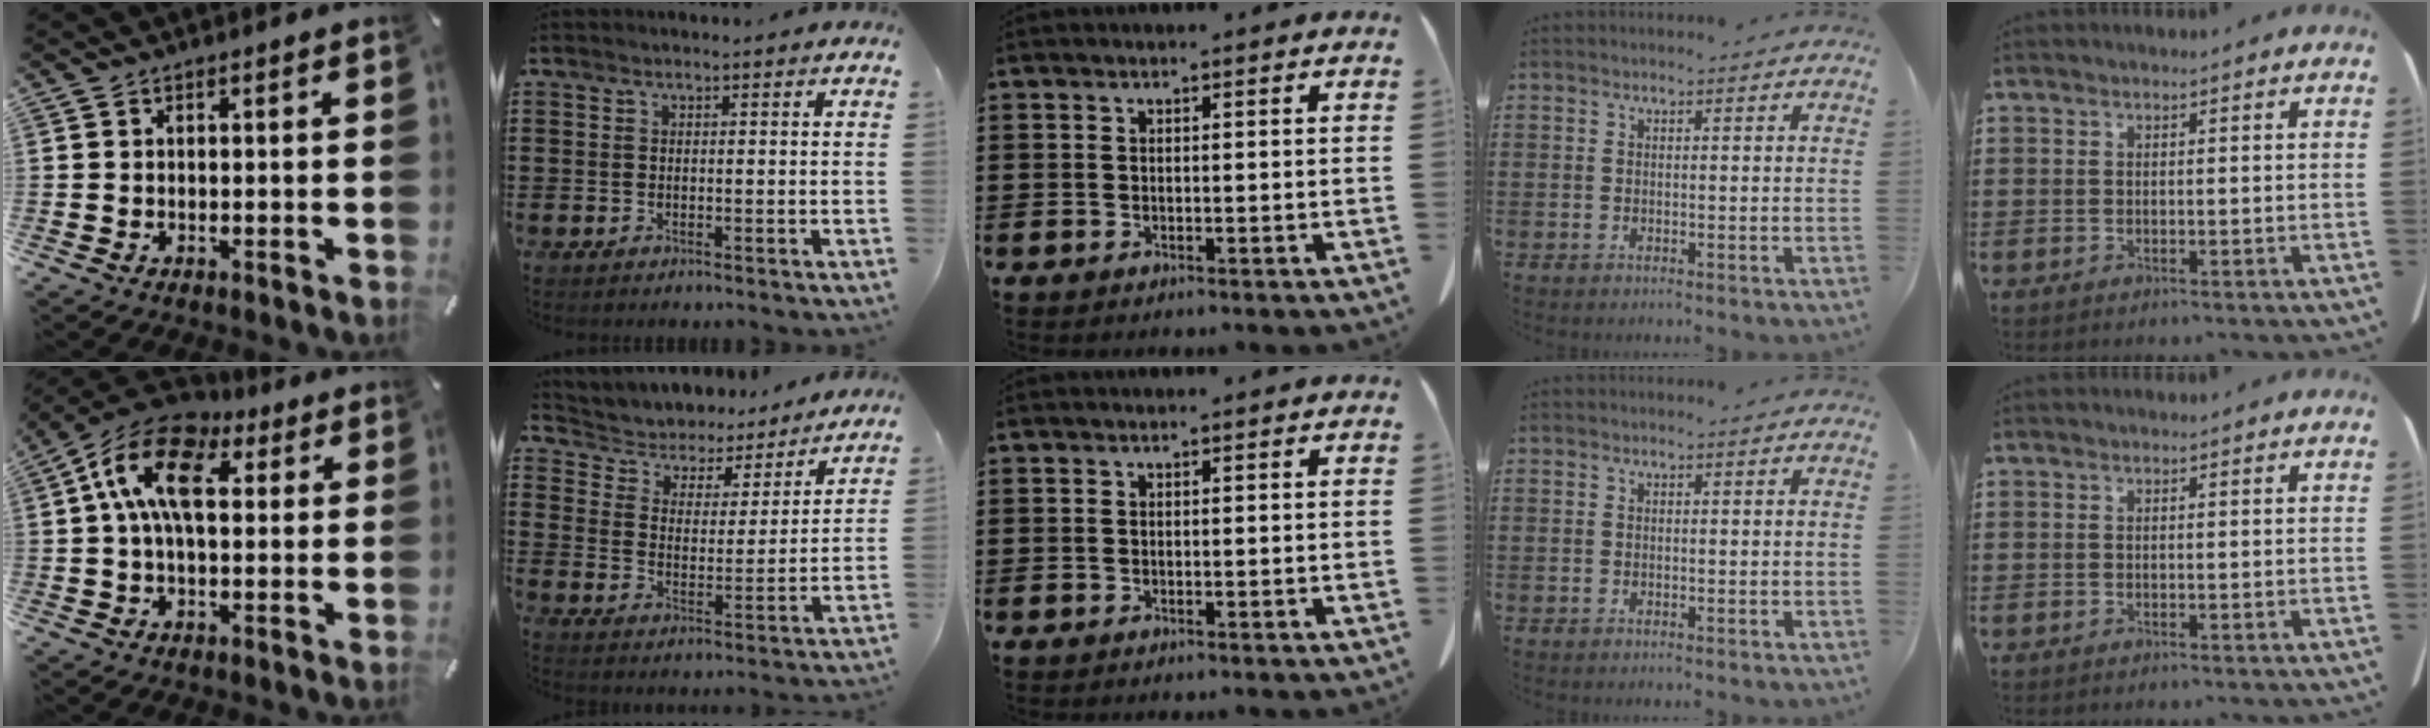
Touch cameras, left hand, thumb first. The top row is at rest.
{"thumb": {"total": 14.6, "force": [4.1, 8.7, 11.0], "torque": [-0.209, 0.005, 0.071]}, "index": {"total": 4.1, "force": [3.8, 1.3, 0.1], "torque": [-0.031, -0.034, 0.059]}}